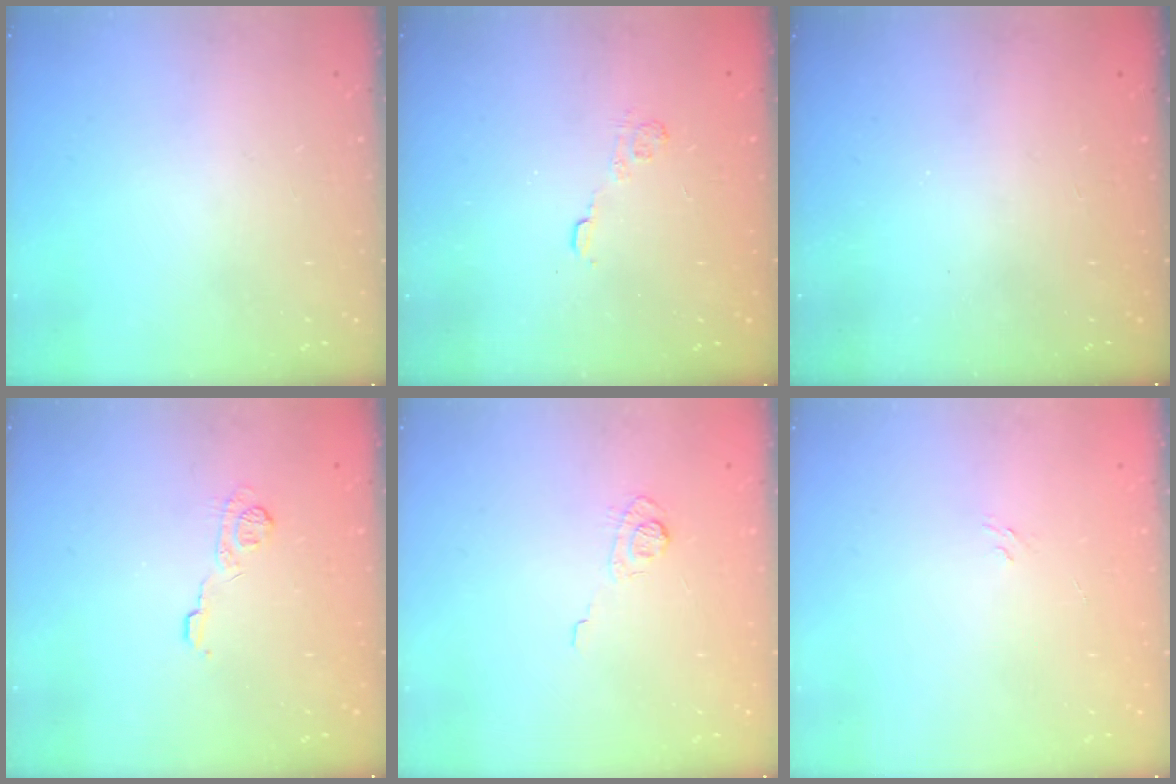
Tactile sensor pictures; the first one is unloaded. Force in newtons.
{"total": 3.0, "press": 2.6, "slide": 1.4}
{"total": 2.4, "press": 2.3, "slide": 0.8}
{"total": 7.6, "press": 7.5, "slide": 1.6}
{"total": 6.7, "press": 6.6, "slide": 1.4}
{"total": 2.9, "press": 2.6, "slide": 1.1}